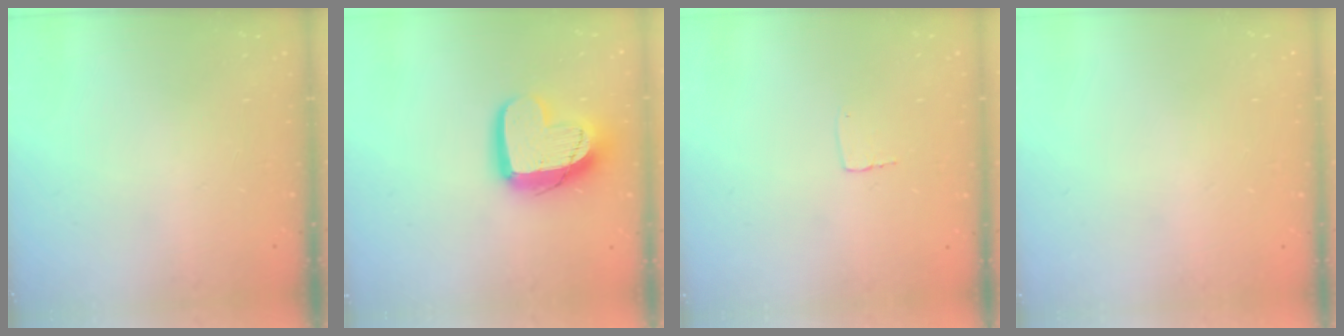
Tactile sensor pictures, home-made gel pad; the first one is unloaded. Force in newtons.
{"total": 16.0, "press": 15.9, "slide": 1.5}
{"total": 2.7, "press": 2.7, "slide": 0.1}
{"total": 0.0}